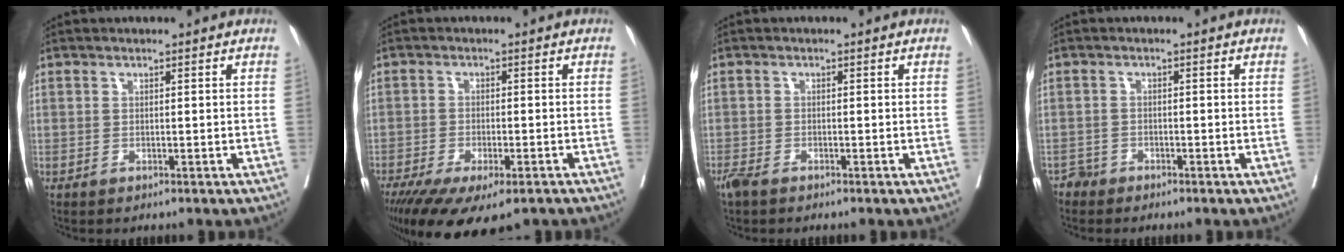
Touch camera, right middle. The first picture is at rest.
{"total": 12.9, "force": [-9.0, 4.8, 7.9], "torque": [-0.141, -0.020, -0.139]}
{"total": 2.1, "force": [-1.8, 0.6, 1.1], "torque": [-0.026, -0.006, -0.034]}
{"total": 1.4, "force": [-1.3, 0.5, -0.5], "torque": [0.009, 0.000, -0.028]}